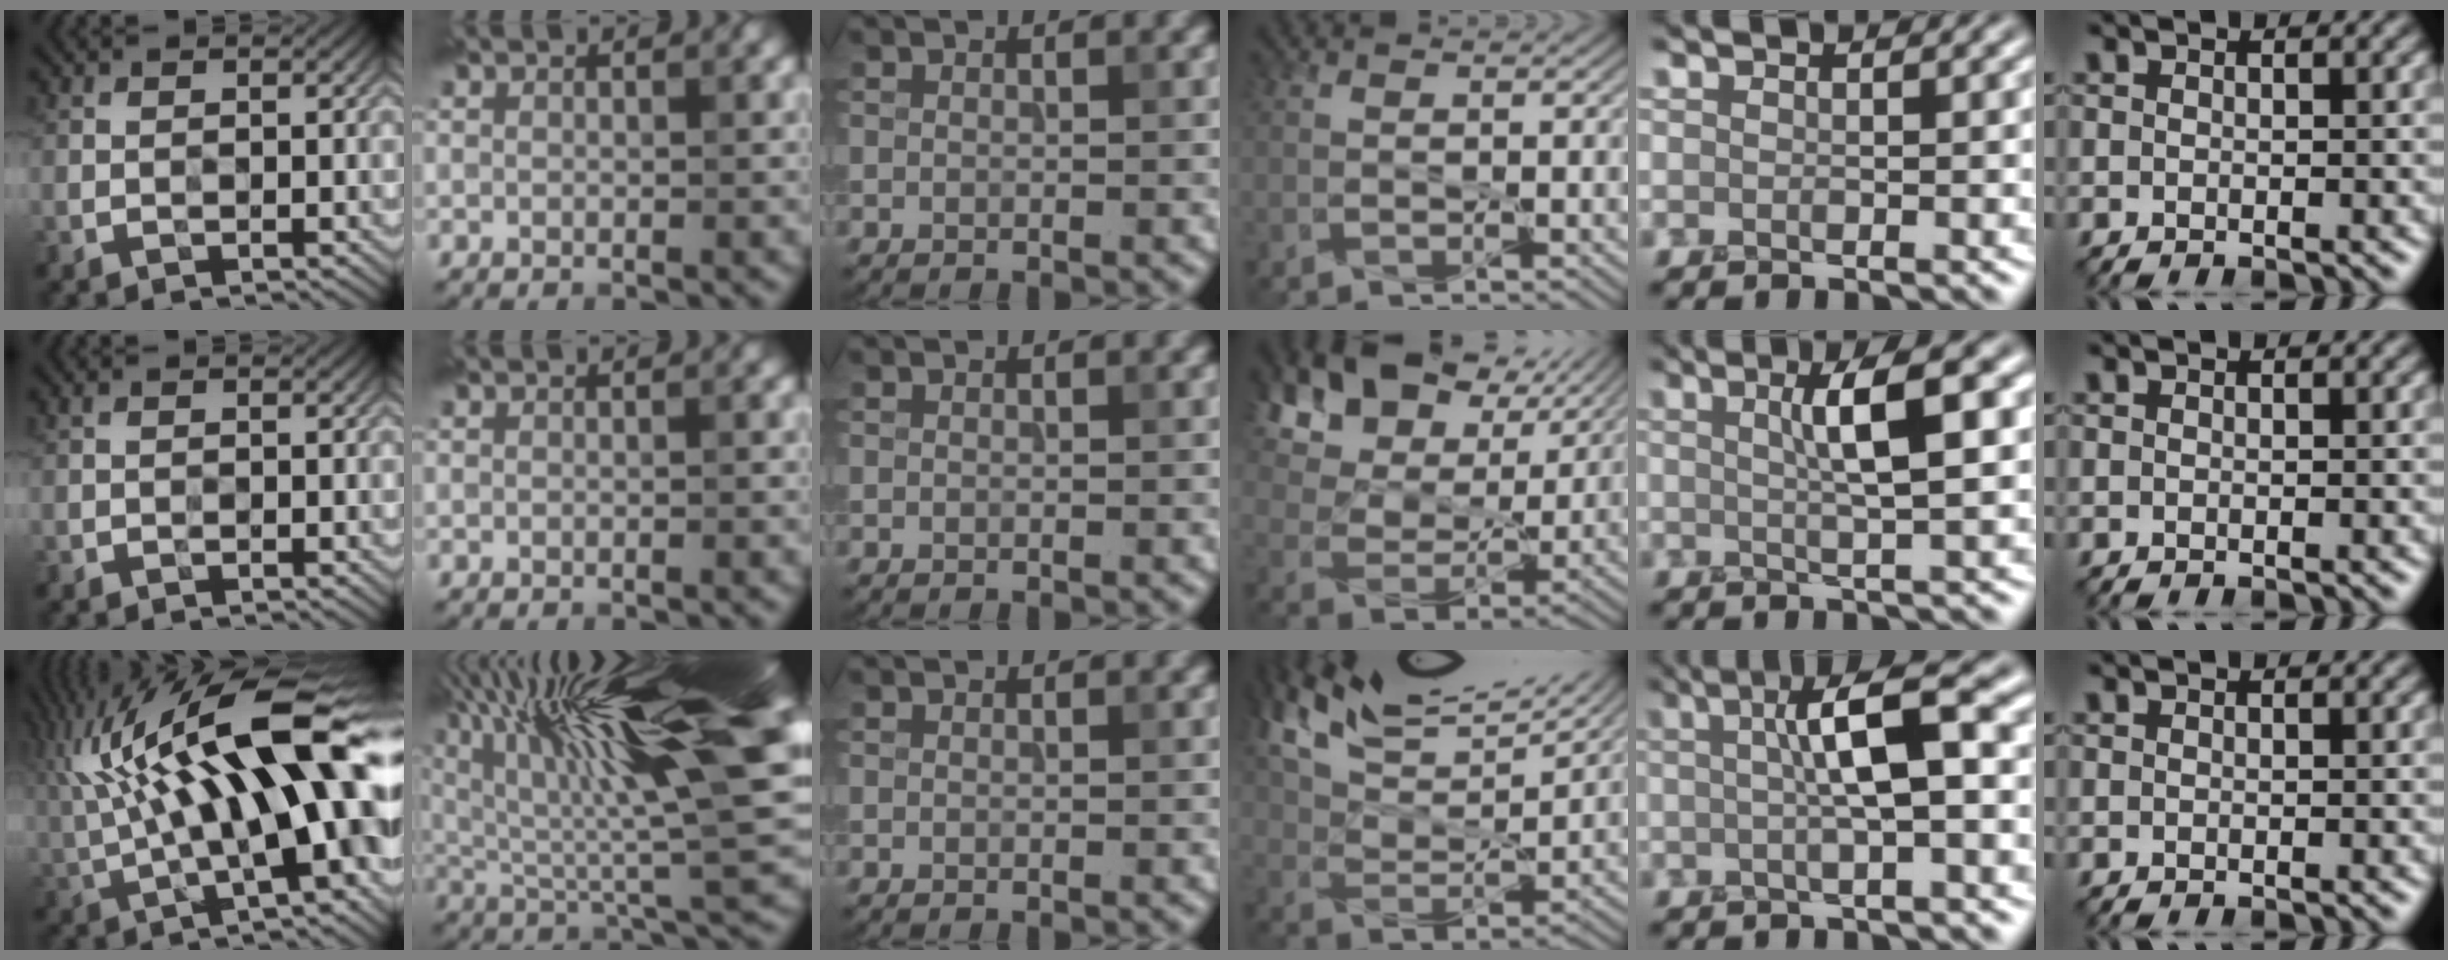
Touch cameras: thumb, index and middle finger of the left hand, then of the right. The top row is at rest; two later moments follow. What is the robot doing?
{"motion": "peel", "object": "velcro strap"}